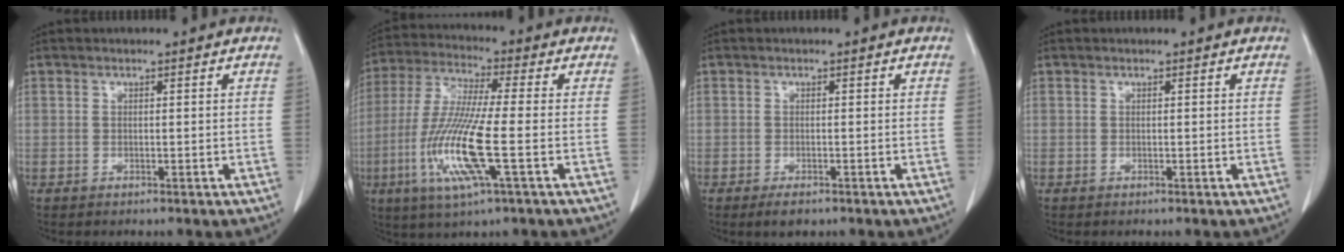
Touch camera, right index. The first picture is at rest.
{"total": 13.7, "force": [-3.7, 0.7, 13.2], "torque": [-0.281, -0.017, -0.078]}
{"total": 2.2, "force": [-1.5, 0.9, 1.4], "torque": [-0.027, -0.003, -0.019]}
{"total": 0.0}